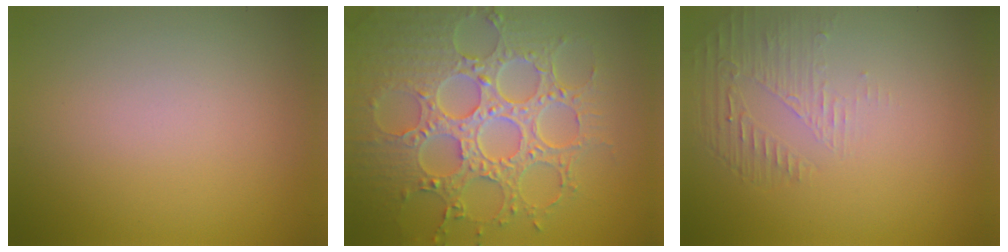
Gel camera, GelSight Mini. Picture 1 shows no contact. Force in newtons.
{"total": 8.7, "press": 6.5, "slide": 5.8}
{"total": 1.7, "press": 0.6, "slide": 1.6}